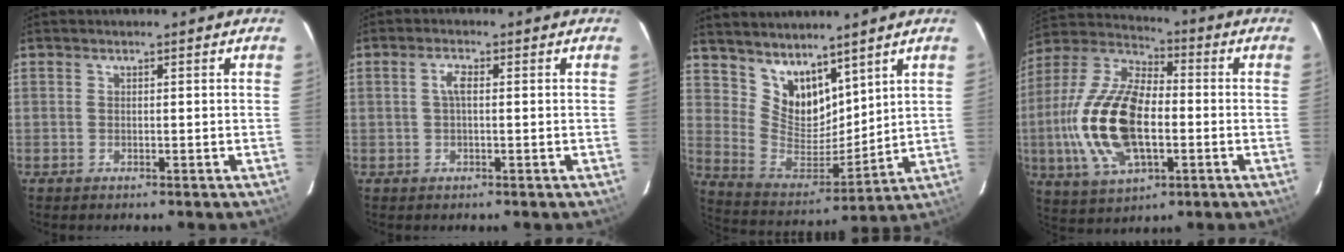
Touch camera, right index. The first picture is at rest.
{"total": 2.2, "force": [0.1, 0.7, 2.0], "torque": [-0.043, 0.007, 0.002]}
{"total": 12.2, "force": [9.0, 6.5, 5.1], "torque": [-0.098, -0.002, 0.187]}
{"total": 20.1, "force": [-3.0, 10.0, 17.2], "torque": [-0.368, 0.001, -0.054]}